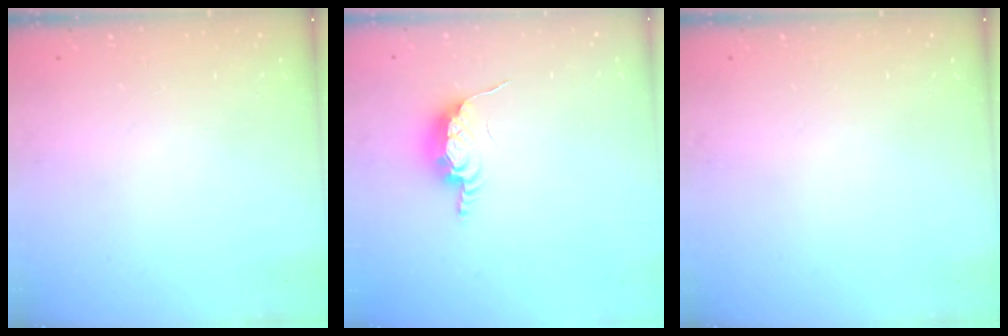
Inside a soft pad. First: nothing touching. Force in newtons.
{"total": 8.6, "press": 8.5, "slide": 0.9}
{"total": 0.0}